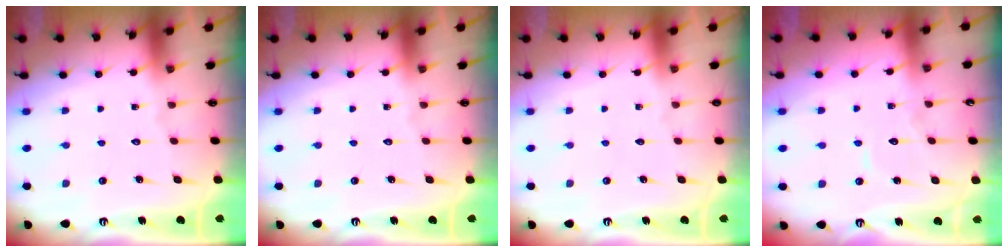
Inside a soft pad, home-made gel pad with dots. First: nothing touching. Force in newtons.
{"total": 0.0}
{"total": 0.0}
{"total": 6.1, "press": 6.1, "slide": 0.6}